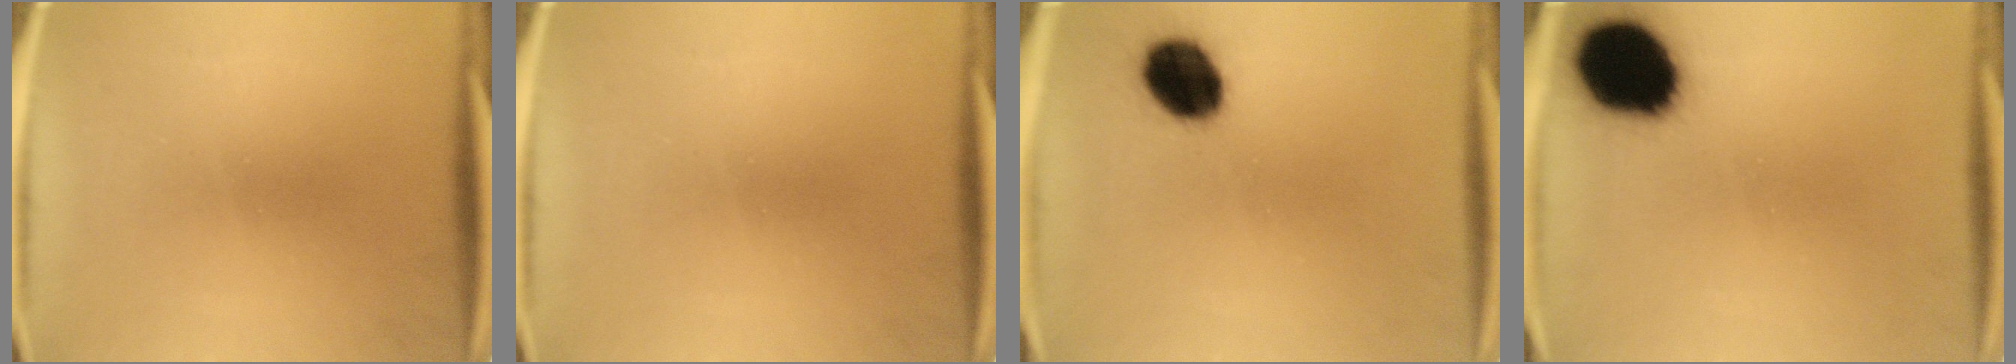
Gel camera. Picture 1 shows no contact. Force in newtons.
{"total": 0.0}
{"total": 11.8}
{"total": 18.7}